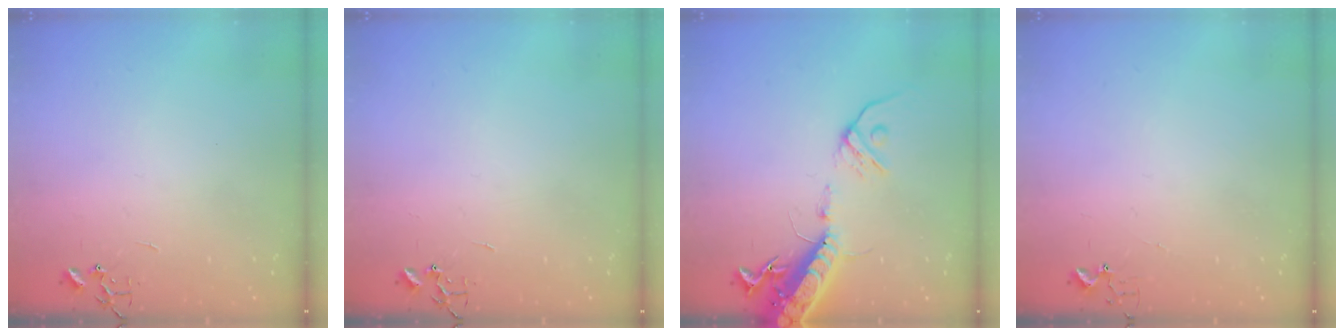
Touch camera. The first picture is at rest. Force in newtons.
{"total": 0.0}
{"total": 16.2, "press": 15.8, "slide": 3.4}
{"total": 2.9, "press": 2.9, "slide": 0.3}